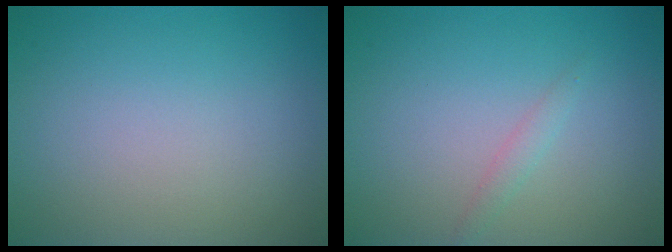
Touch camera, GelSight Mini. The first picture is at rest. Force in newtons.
{"total": 1.0, "press": 1.0, "slide": 0.0}